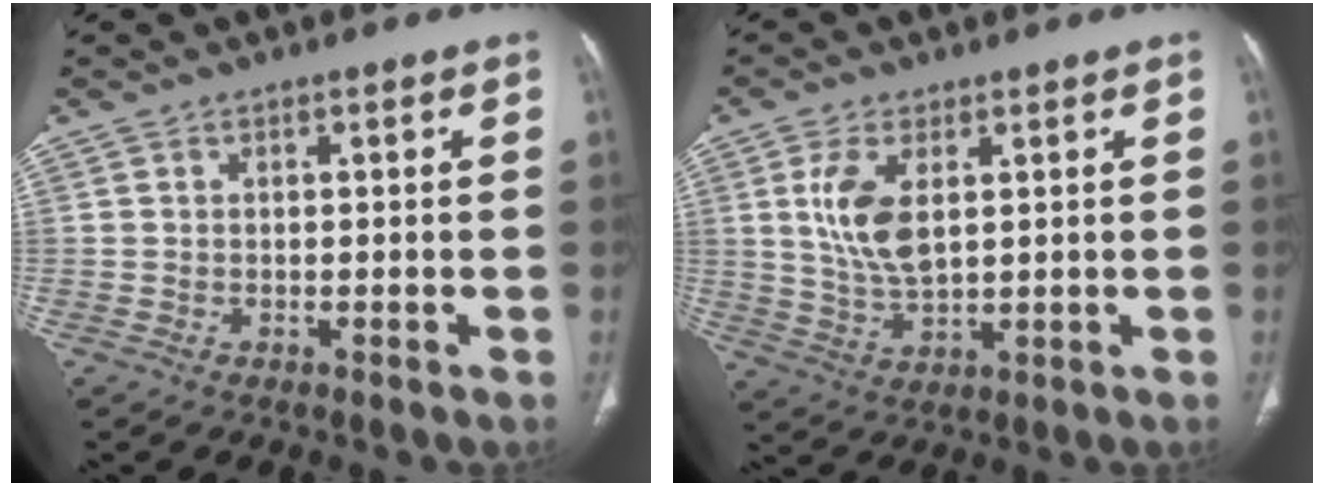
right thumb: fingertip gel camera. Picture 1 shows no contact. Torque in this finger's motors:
{"motor_torque": [0.30, 0.08, 0.27, 0.27, 0.31]}